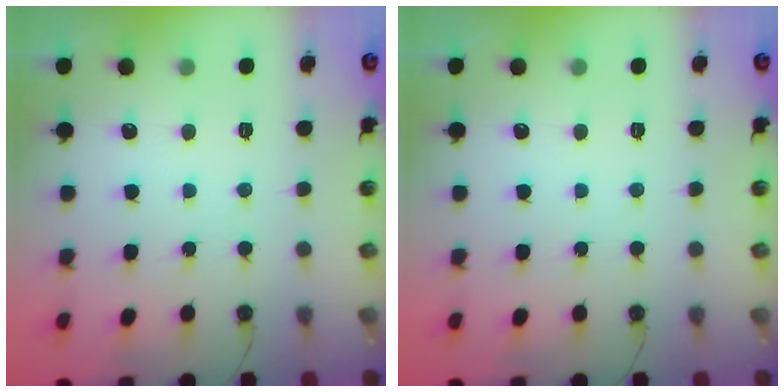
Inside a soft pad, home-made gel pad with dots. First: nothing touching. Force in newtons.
{"total": 0.0}